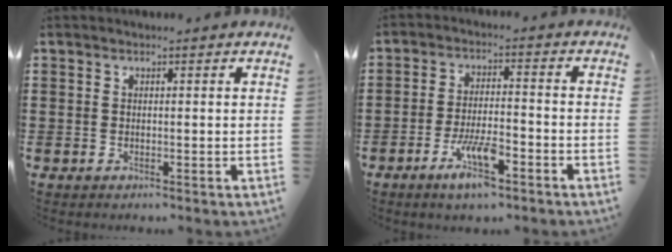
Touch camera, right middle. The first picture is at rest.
{"total": 7.4, "force": [-4.1, 2.2, 5.8], "torque": [-0.118, -0.002, -0.075]}